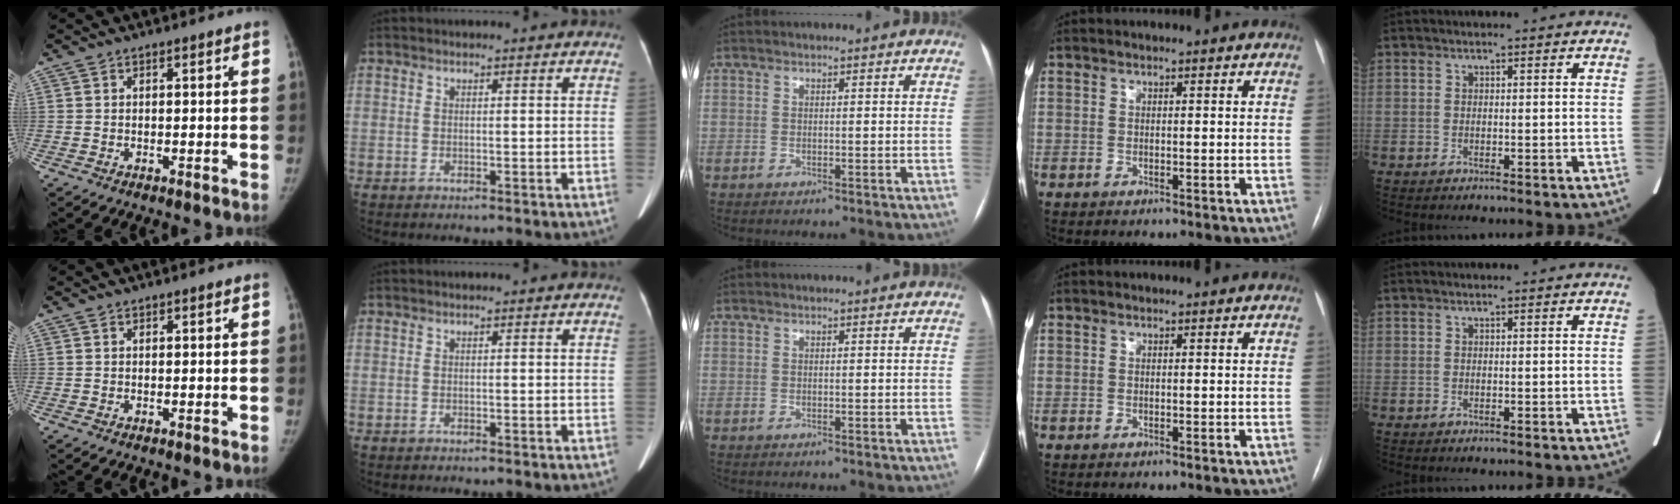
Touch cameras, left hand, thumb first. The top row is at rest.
{}